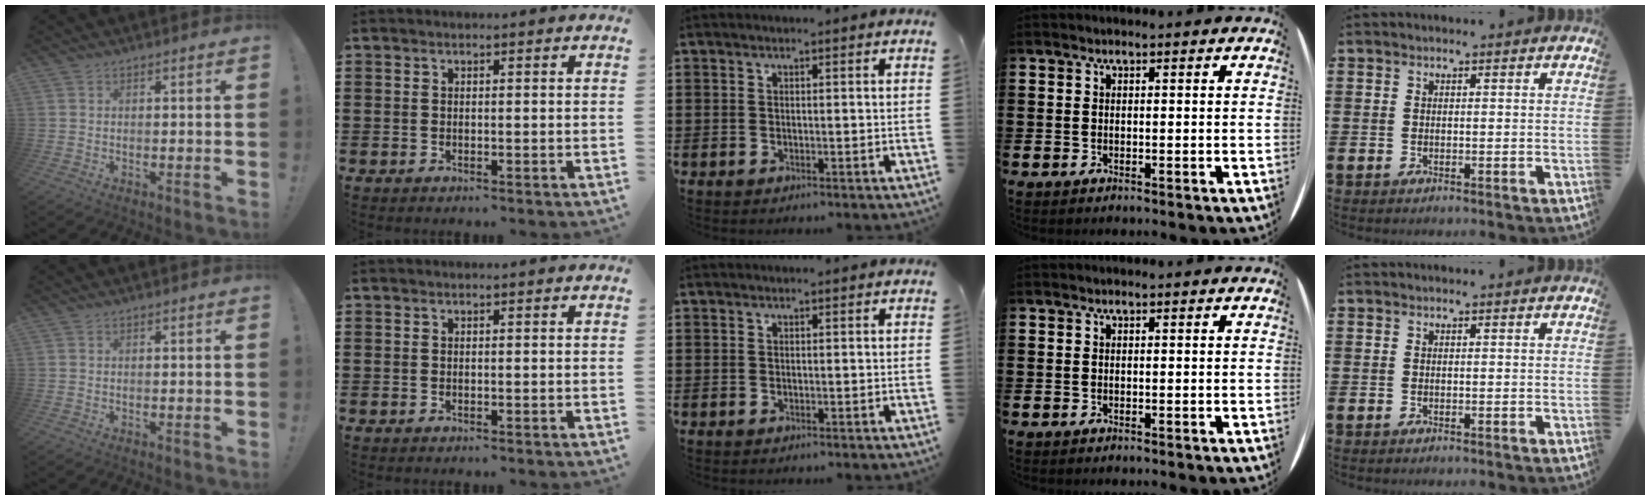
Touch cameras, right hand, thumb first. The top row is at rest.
{}